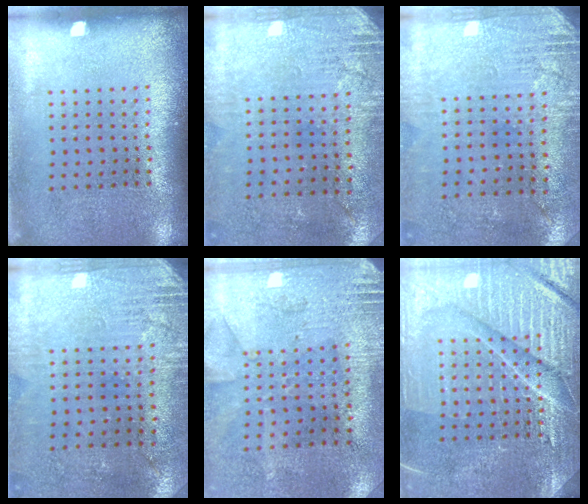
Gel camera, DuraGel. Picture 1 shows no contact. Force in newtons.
{"total": 2.8, "press": 2.4, "slide": 1.5}
{"total": 2.8, "press": 2.5, "slide": 1.4}
{"total": 2.8, "press": 2.5, "slide": 1.3}
{"total": 2.8, "press": 2.2, "slide": 1.7}
{"total": 4.5, "press": 4.5, "slide": 0.6}